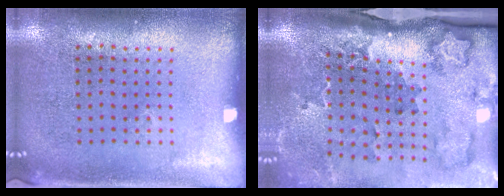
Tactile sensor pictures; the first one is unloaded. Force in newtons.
{"total": 2.5, "press": 2.0, "slide": 1.6}